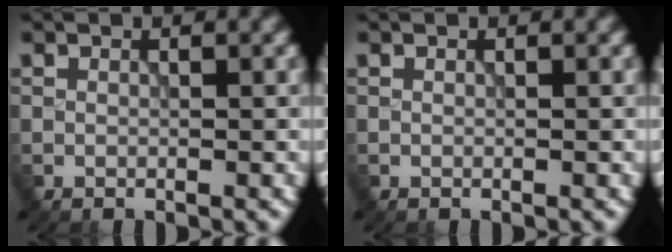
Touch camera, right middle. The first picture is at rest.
{"total": 0.0}